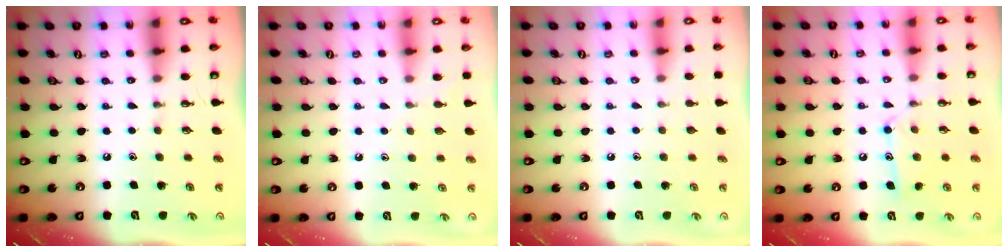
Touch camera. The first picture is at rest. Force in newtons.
{"total": 3.6, "press": 3.6, "slide": 0.4}
{"total": 0.0}
{"total": 11.7, "press": 11.7, "slide": 0.9}